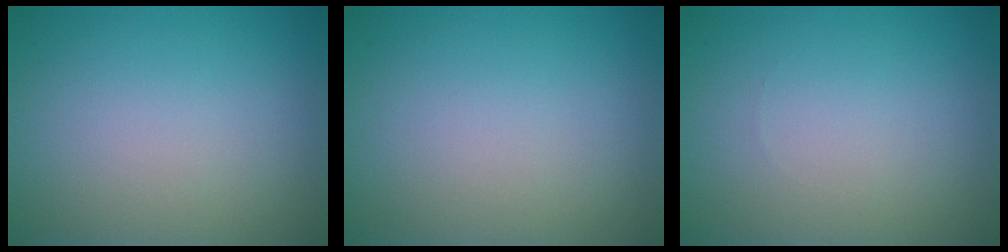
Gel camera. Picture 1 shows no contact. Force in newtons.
{"total": 0.0}
{"total": 0.0}